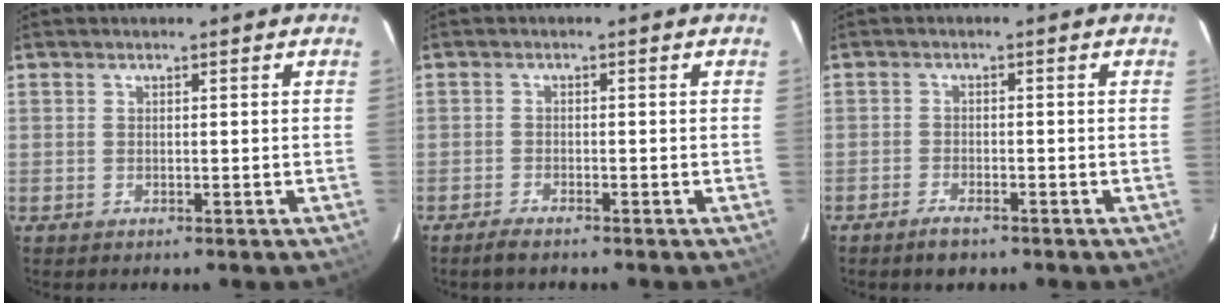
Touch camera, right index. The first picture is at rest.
{"total": 2.2, "force": [-2.0, 0.4, 1.0], "torque": [-0.032, -0.004, -0.038]}
{"total": 3.2, "force": [-2.5, 1.2, 1.6], "torque": [-0.045, -0.003, -0.047]}